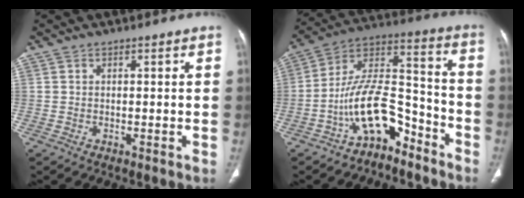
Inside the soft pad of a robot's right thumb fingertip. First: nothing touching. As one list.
[{"total": 14.1, "force": [-8.7, 7.0, 8.6], "torque": [-0.142, 0.107, -0.159]}]